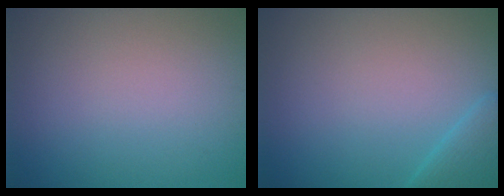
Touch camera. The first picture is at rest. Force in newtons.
{"total": 2.3, "press": 2.3, "slide": 0.2}